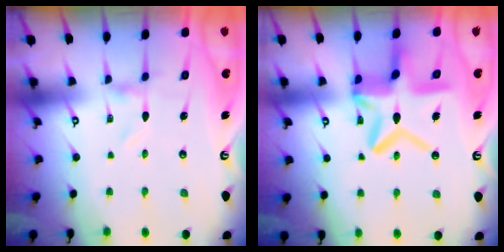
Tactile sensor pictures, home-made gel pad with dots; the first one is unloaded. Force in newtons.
{"total": 16.7, "press": 16.6, "slide": 1.0}